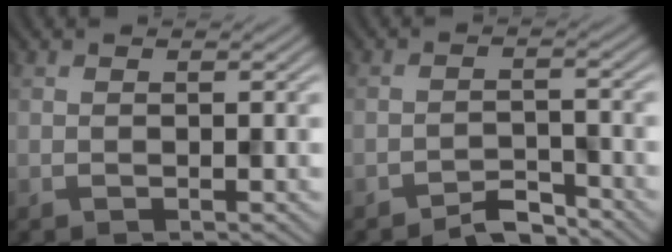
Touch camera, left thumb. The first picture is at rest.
{"total": 3.0, "force": [-2.8, 0.6, 1.0], "torque": [-0.011, 0.005, -0.055]}